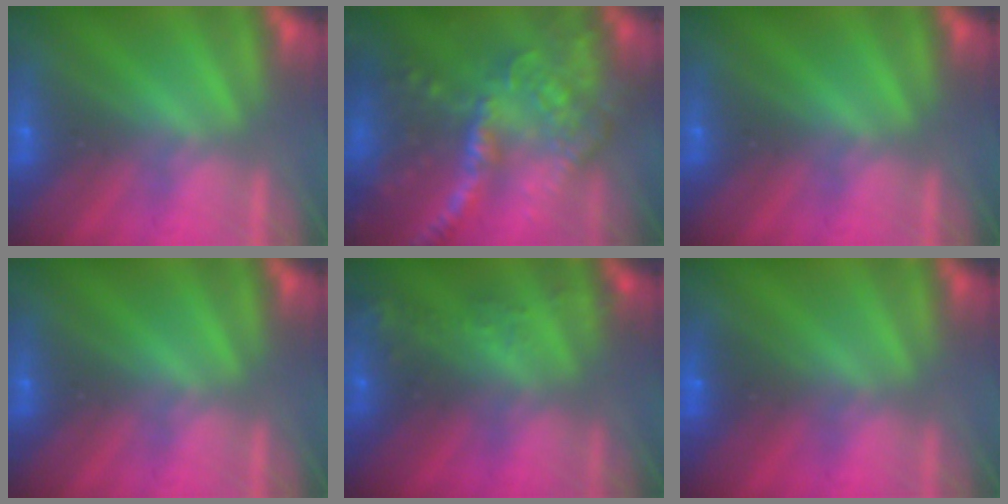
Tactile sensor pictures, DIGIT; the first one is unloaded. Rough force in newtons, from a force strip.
{"total": 6.3}
{"total": 0.0}
{"total": 0.0}
{"total": 6.1}
{"total": 2.4}